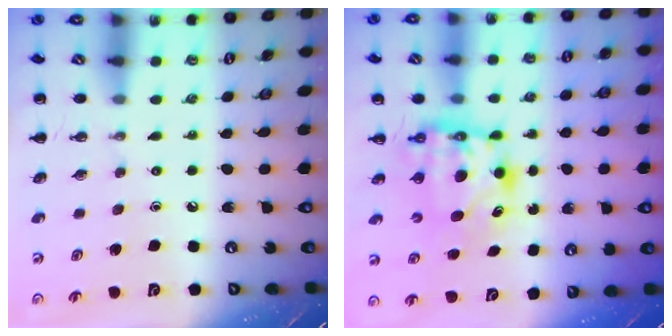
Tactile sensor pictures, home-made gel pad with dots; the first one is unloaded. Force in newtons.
{"total": 6.4, "press": 6.2, "slide": 1.5}